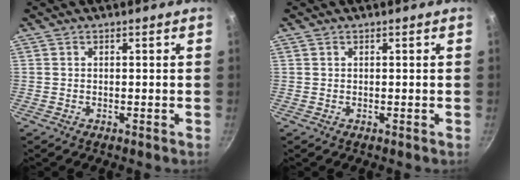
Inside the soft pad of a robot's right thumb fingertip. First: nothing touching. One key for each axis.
{"total": 0.0}